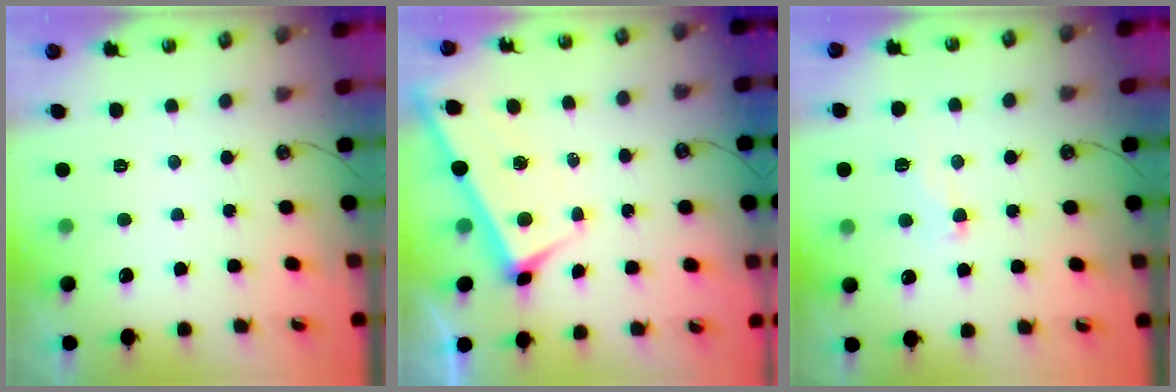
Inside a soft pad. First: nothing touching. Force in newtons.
{"total": 3.3, "press": 3.3, "slide": 0.1}
{"total": 2.4, "press": 1.7, "slide": 1.6}